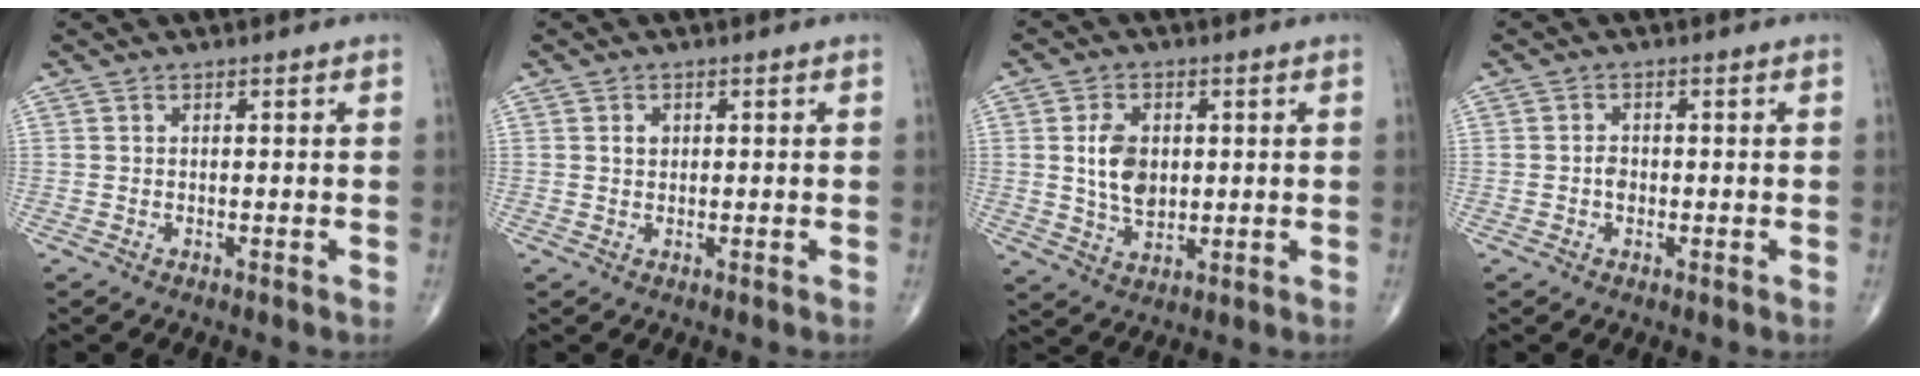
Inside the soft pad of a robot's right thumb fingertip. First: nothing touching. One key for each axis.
{"total": 1.4, "fx": 0.4, "fy": 1.1, "fz": 0.8, "tx": -0.008, "ty": 0.000, "tz": 0.007}
{"total": 7.6, "fx": 1.0, "fy": 5.0, "fz": 5.7, "tx": -0.089, "ty": -0.010, "tz": 0.023}
{"total": 1.6, "fx": -0.4, "fy": 1.2, "fz": 1.0, "tx": -0.009, "ty": 0.002, "tz": -0.009}